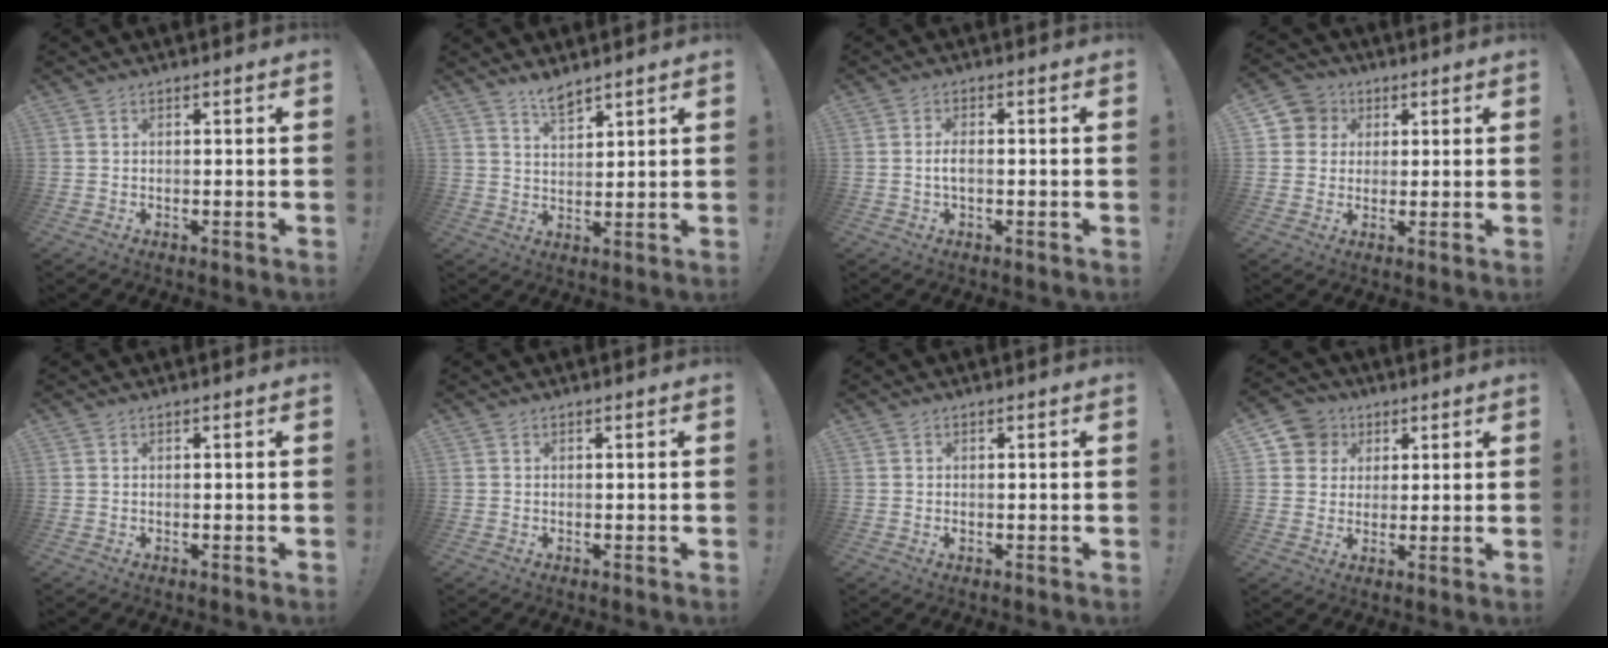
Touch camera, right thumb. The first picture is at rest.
{"total": 5.2, "force": [4.5, 1.4, 2.2], "torque": [-0.036, -0.029, 0.079]}
{"total": 3.2, "force": [-0.6, 1.3, 2.8], "torque": [-0.062, 0.006, -0.012]}
{"total": 6.7, "force": [1.7, 6.3, 1.2], "torque": [-0.018, -0.006, 0.035]}
{"total": 0.0}
{"total": 0.0}
{"total": 0.0}
{"total": 8.3, "force": [3.0, 7.5, 1.7], "torque": [-0.024, -0.014, 0.063]}